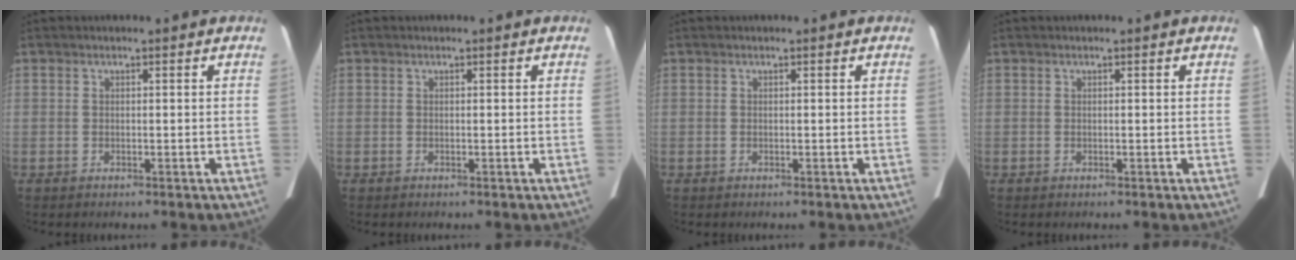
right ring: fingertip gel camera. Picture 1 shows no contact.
{"total": 0.0}
{"total": 0.0}
{"total": 0.0}